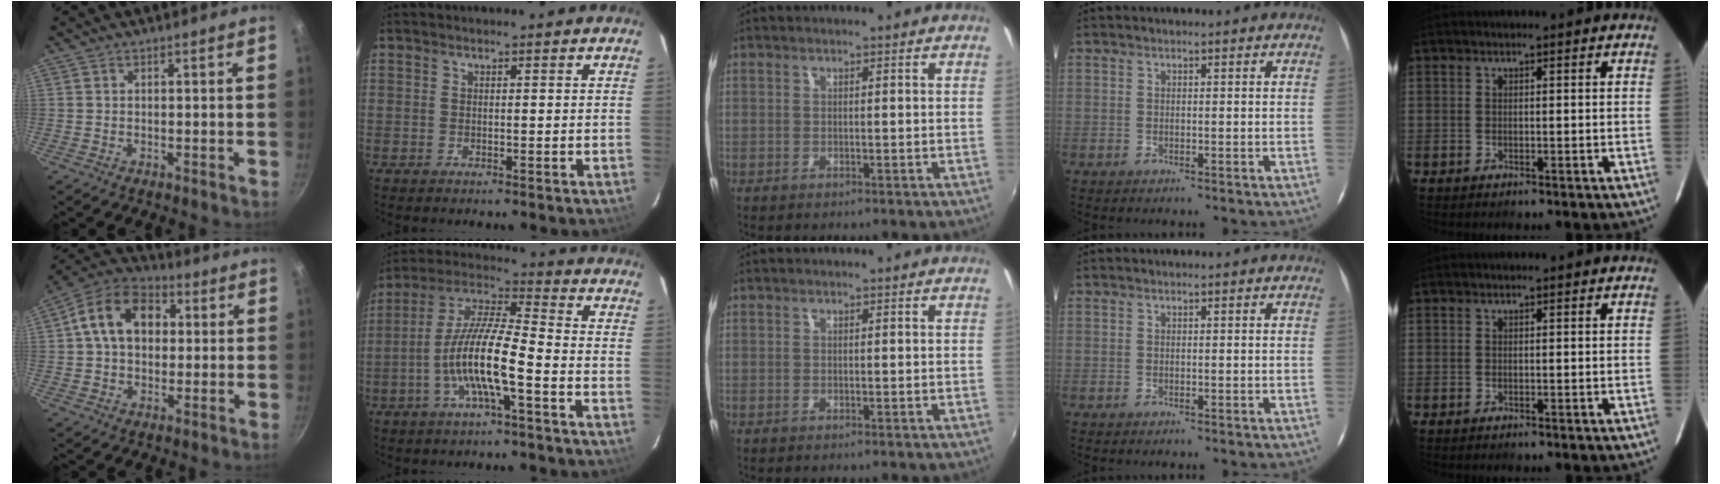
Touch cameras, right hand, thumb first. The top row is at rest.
{"thumb": {"total": 13.4, "force": [2.3, 9.8, 8.9], "torque": [-0.117, 0.024, 0.019]}, "index": {"total": 12.1, "force": [-4.3, 1.5, 11.2], "torque": [-0.229, 0.005, -0.087]}}